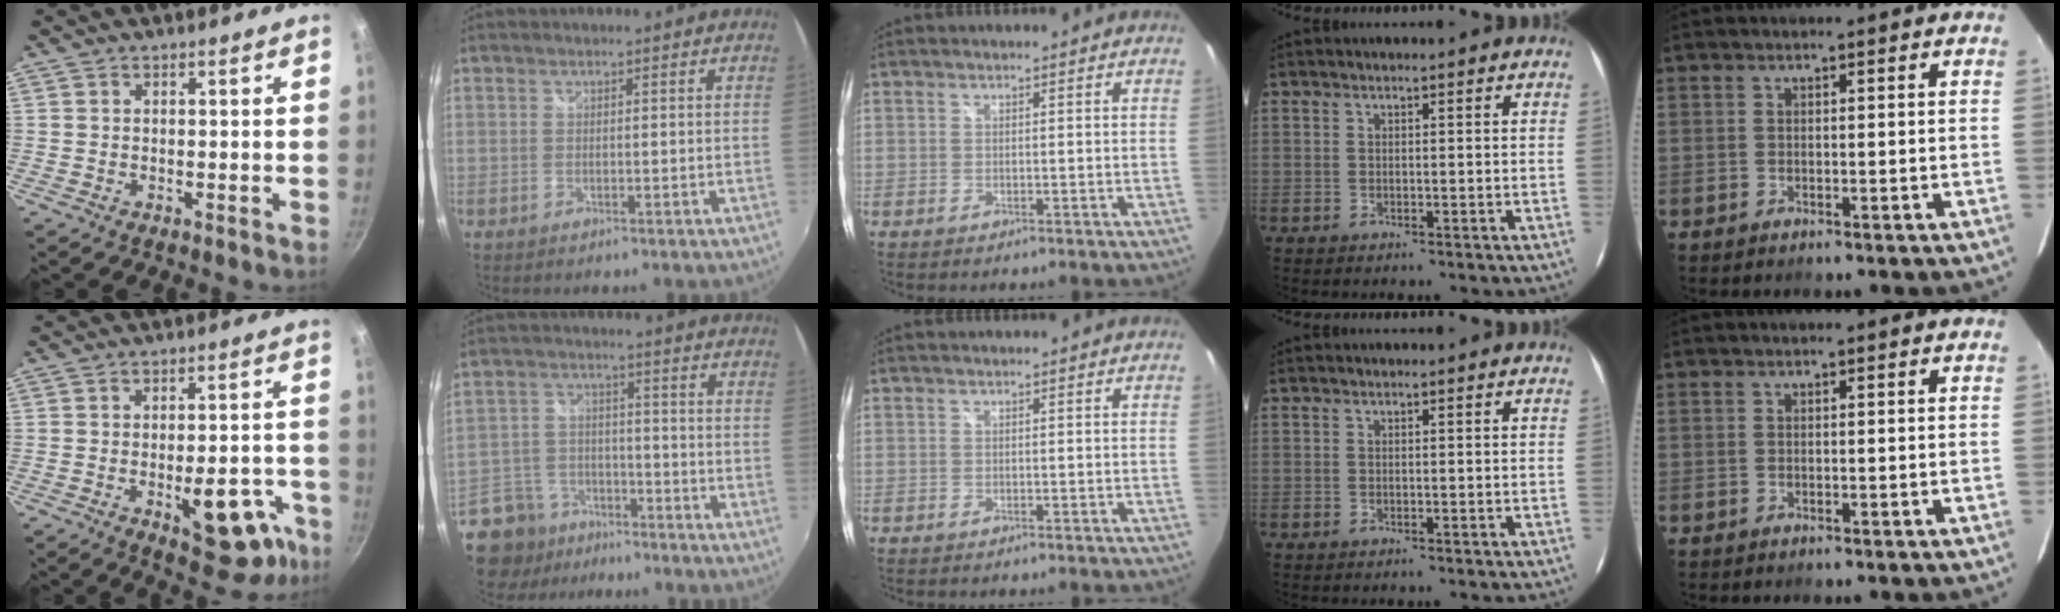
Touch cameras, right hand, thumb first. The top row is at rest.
{"thumb": {"total": 14.4, "force": [-6.1, 6.7, 11.2], "torque": [-0.086, 0.027, -0.074]}, "index": {"total": 12.8, "force": [-8.4, 8.9, 3.6], "torque": [-0.114, 0.015, -0.129]}}